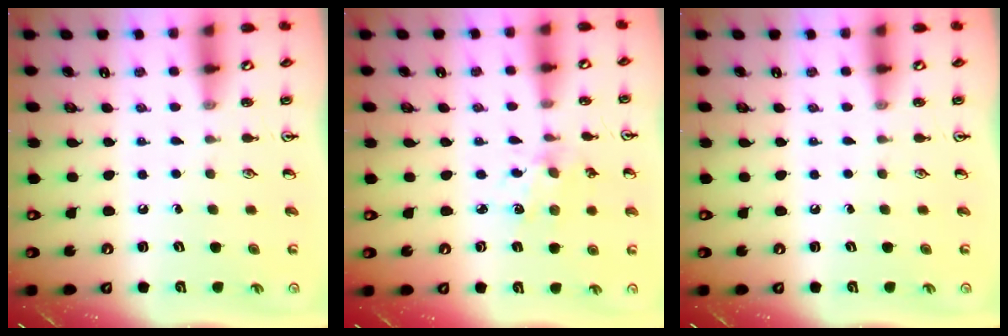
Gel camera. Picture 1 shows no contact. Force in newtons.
{"total": 3.0, "press": 3.0, "slide": 0.4}
{"total": 0.0}